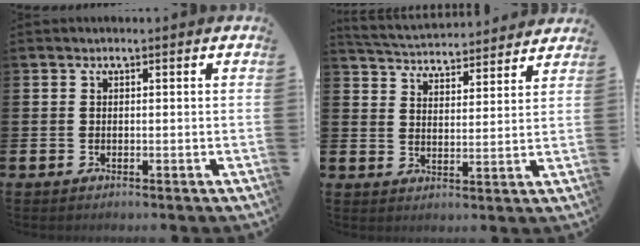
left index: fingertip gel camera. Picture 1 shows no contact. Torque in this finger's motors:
{"motor_torque": [1.07, -1.07, 0.25, 0.00]}